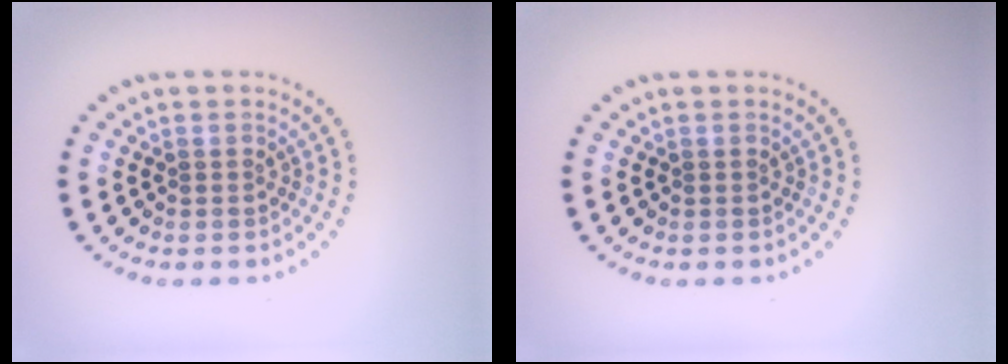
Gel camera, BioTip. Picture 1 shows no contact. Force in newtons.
{"total": 0.0}